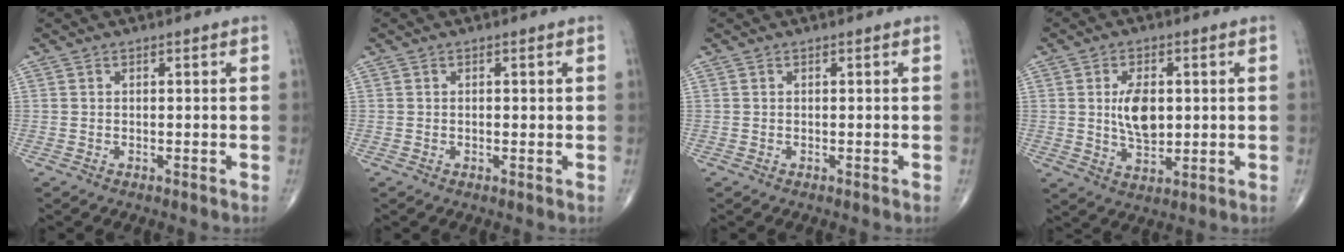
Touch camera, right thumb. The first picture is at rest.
{"total": 0.9, "force": [0.1, 0.4, 0.8], "torque": [-0.012, -0.001, 0.001]}
{"total": 0.0}
{"total": 8.0, "force": [1.0, 4.5, 6.5], "torque": [-0.101, -0.011, 0.022]}